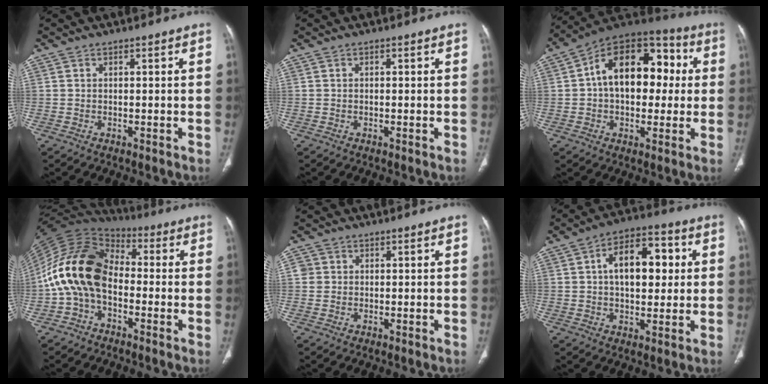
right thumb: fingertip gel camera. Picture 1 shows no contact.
{"total": 0.0}
{"total": 19.7, "force": [2.4, 12.4, 15.1], "torque": [-0.193, 0.040, 0.029]}
{"total": 16.3, "force": [-2.1, 10.9, 12.0], "torque": [-0.223, 0.049, -0.051]}
{"total": 2.0, "force": [0.3, 1.9, 0.3], "torque": [0.007, 0.003, 0.005]}
{"total": 13.8, "force": [2.4, 7.9, 11.1], "torque": [-0.140, 0.019, 0.032]}